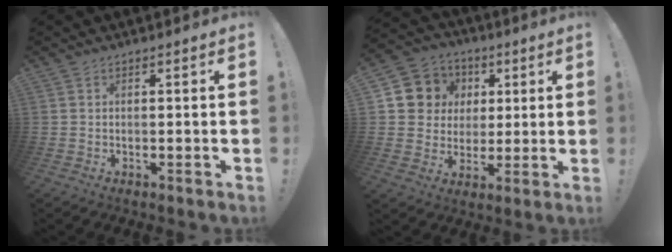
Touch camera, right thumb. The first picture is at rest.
{"total": 10.2, "force": [2.3, 9.7, 2.2], "torque": [-0.029, -0.010, 0.055]}